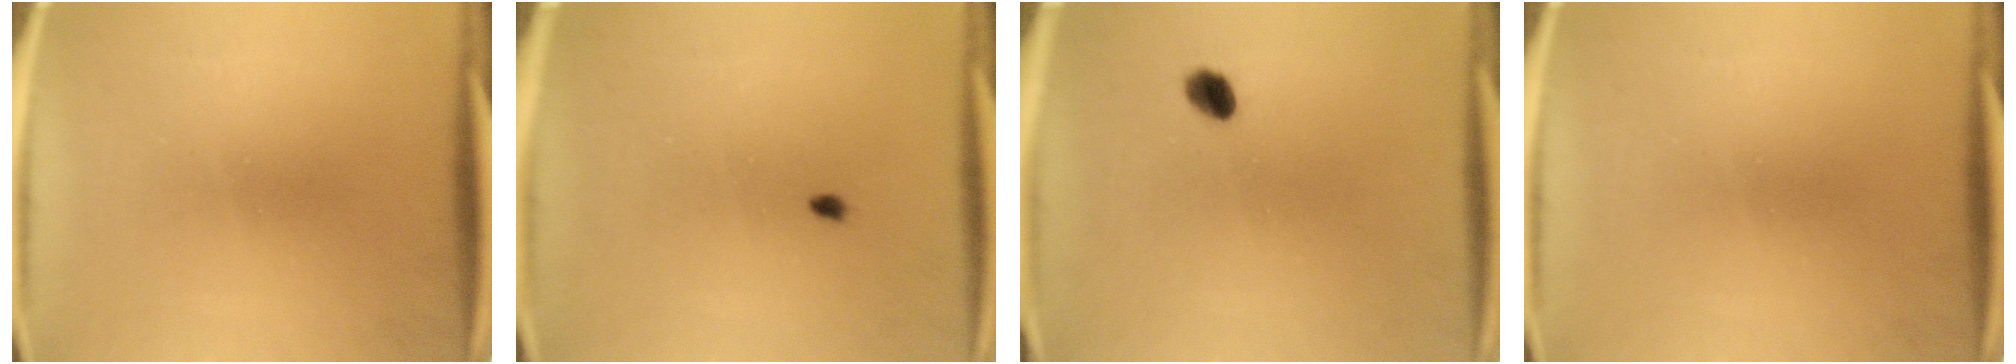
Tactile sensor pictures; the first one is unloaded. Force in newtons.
{"total": 1.4}
{"total": 2.8}
{"total": 0.0}